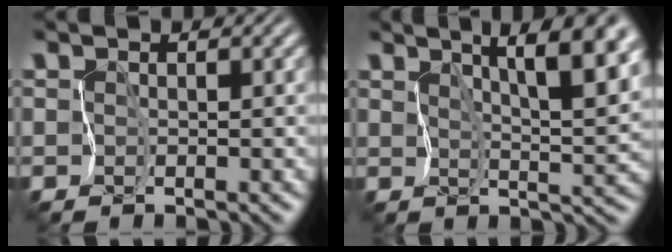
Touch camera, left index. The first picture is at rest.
{"total": 8.2, "force": [4.2, 2.0, 6.8], "torque": [-0.090, 0.009, 0.056]}